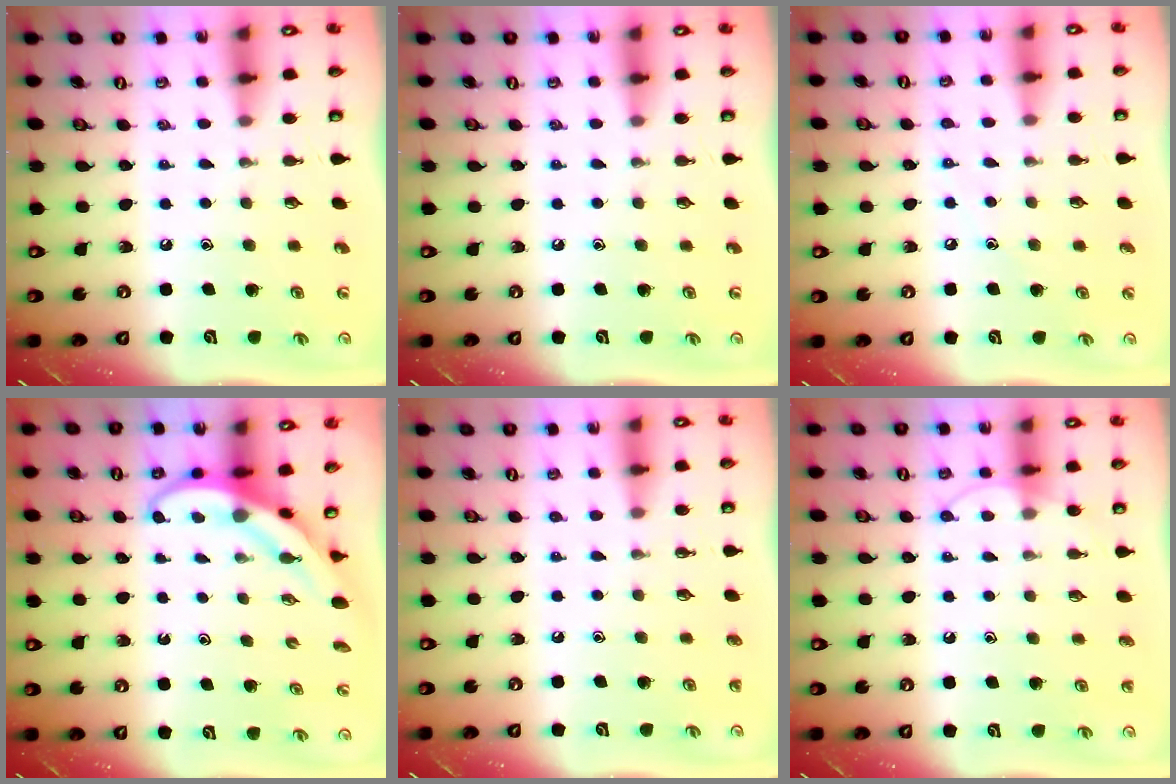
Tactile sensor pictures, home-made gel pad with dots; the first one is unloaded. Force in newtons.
{"total": 0.0}
{"total": 3.4, "press": 3.3, "slide": 0.4}
{"total": 4.0, "press": 4.0, "slide": 0.4}
{"total": 0.9, "press": 0.9, "slide": 0.0}
{"total": 6.2, "press": 6.2, "slide": 0.6}